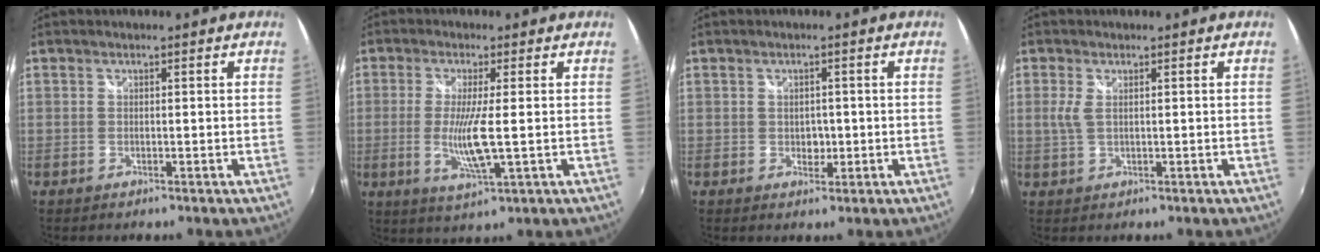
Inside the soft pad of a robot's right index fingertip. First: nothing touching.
{"total": 7.4, "force": [-0.8, 0.3, 7.3], "torque": [-0.146, -0.016, -0.017]}
{"total": 2.0, "force": [-0.3, 1.8, 1.0], "torque": [-0.012, 0.000, -0.004]}
{"total": 2.2, "force": [0.4, 0.7, 2.1], "torque": [-0.045, 0.000, 0.008]}